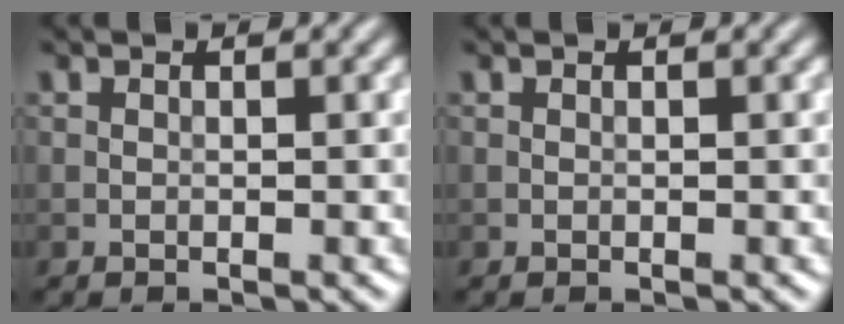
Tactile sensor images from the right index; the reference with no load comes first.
{"total": 0.0}